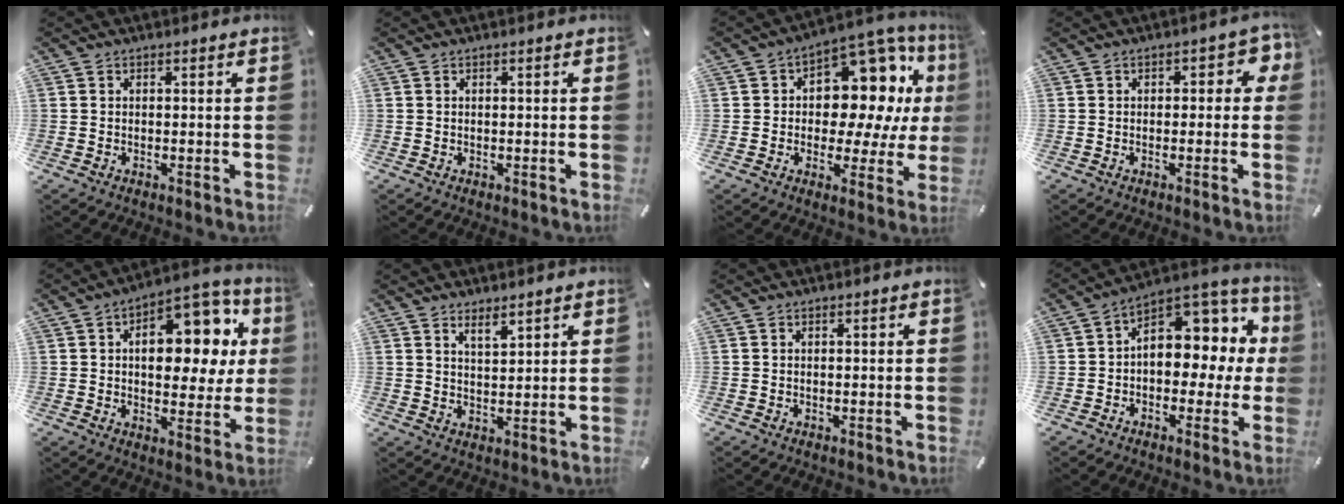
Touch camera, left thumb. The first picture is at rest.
{"total": 0.0}
{"total": 15.0, "force": [4.8, 9.9, 10.2], "torque": [-0.137, -0.051, 0.083]}
{"total": 3.8, "force": [0.3, 2.4, 3.0], "torque": [-0.035, 0.003, -0.002]}
{"total": 17.3, "force": [5.9, 9.6, 13.1], "torque": [-0.165, -0.040, 0.095]}
{"total": 3.5, "force": [3.1, 1.0, 1.3], "torque": [-0.022, -0.020, 0.057]}
{"total": 0.0}
{"total": 10.0, "force": [2.6, 7.6, 6.0], "torque": [-0.070, -0.035, 0.048]}